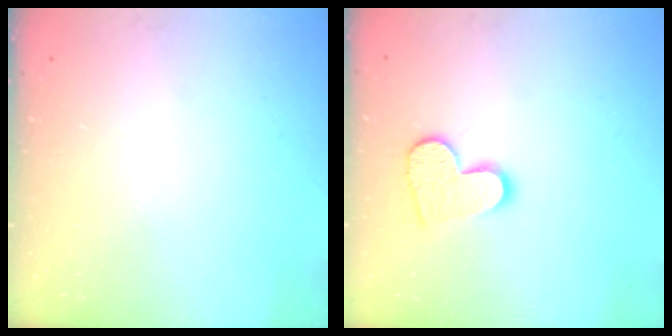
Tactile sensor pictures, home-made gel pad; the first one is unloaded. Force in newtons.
{"total": 11.2, "press": 11.2, "slide": 0.9}